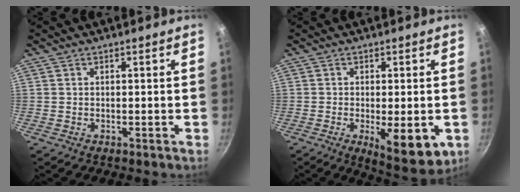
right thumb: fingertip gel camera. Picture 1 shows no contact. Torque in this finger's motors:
{"motor_torque": [0.53, 1.67, -0.01, -0.02, 0.17]}